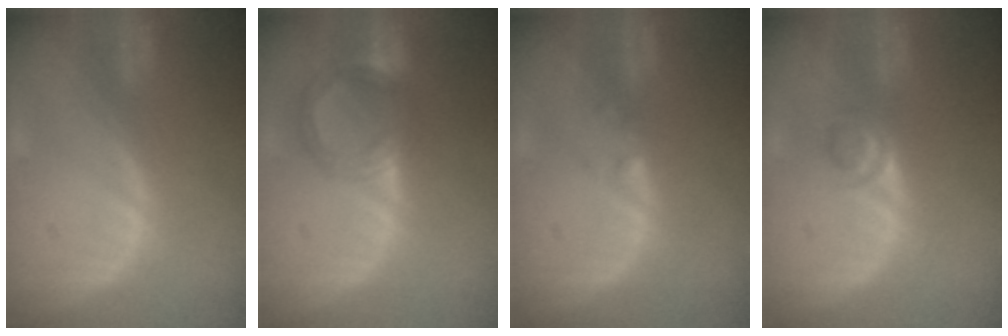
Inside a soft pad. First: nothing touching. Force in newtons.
{"total": 6.2, "press": 6.1, "slide": 1.2}
{"total": 0.7, "press": 0.6, "slide": 0.4}
{"total": 2.3, "press": 2.1, "slide": 1.0}